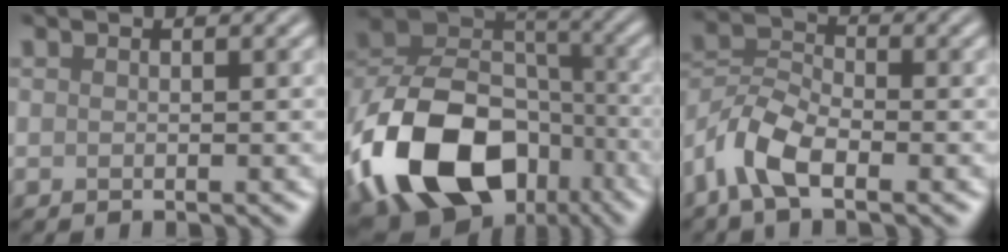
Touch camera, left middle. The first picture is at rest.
{"total": 16.5, "force": [-6.5, 11.6, 9.9], "torque": [-0.219, -0.024, -0.112]}
{"total": 5.6, "force": [-3.2, 2.6, 3.8], "torque": [-0.082, 0.007, -0.079]}